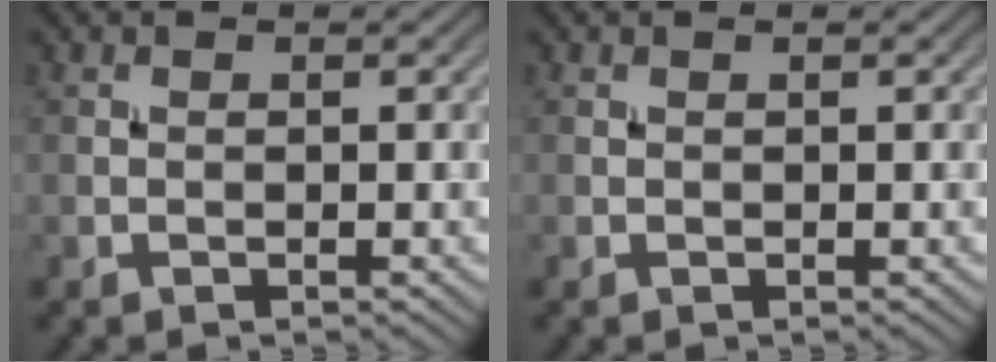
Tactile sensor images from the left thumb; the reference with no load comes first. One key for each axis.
{"total": 0.0}